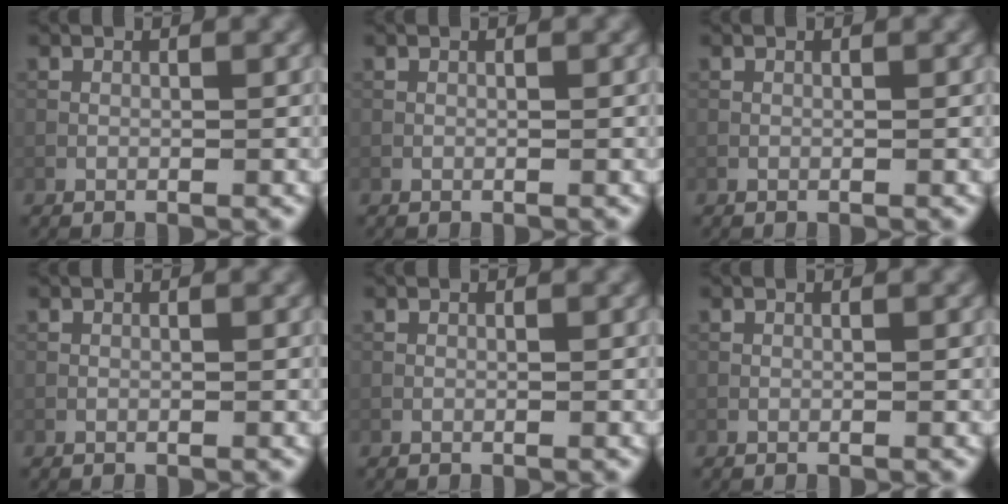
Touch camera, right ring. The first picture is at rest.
{"total": 0.0}
{"total": 0.0}
{"total": 0.0}
{"total": 0.0}
{"total": 0.0}